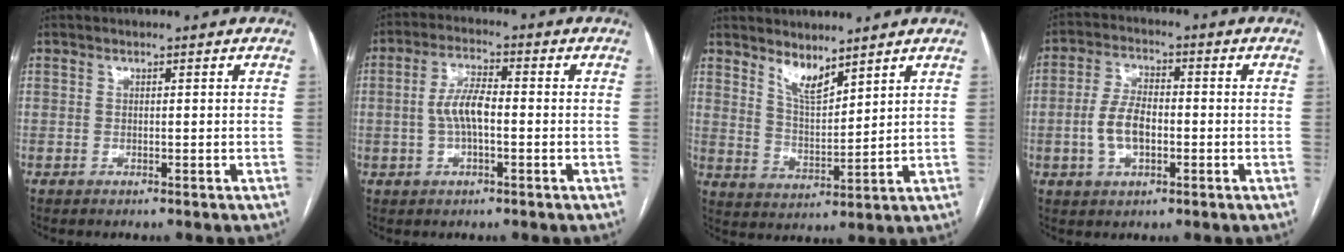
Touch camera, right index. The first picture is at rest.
{"total": 5.8, "force": [-0.6, 1.8, 5.5], "torque": [-0.119, 0.011, -0.011]}
{"total": 5.4, "force": [4.4, 1.4, 2.8], "torque": [-0.057, -0.011, 0.090]}
{"total": 6.7, "force": [-1.3, 3.4, 5.6], "torque": [-0.124, 0.011, -0.021]}